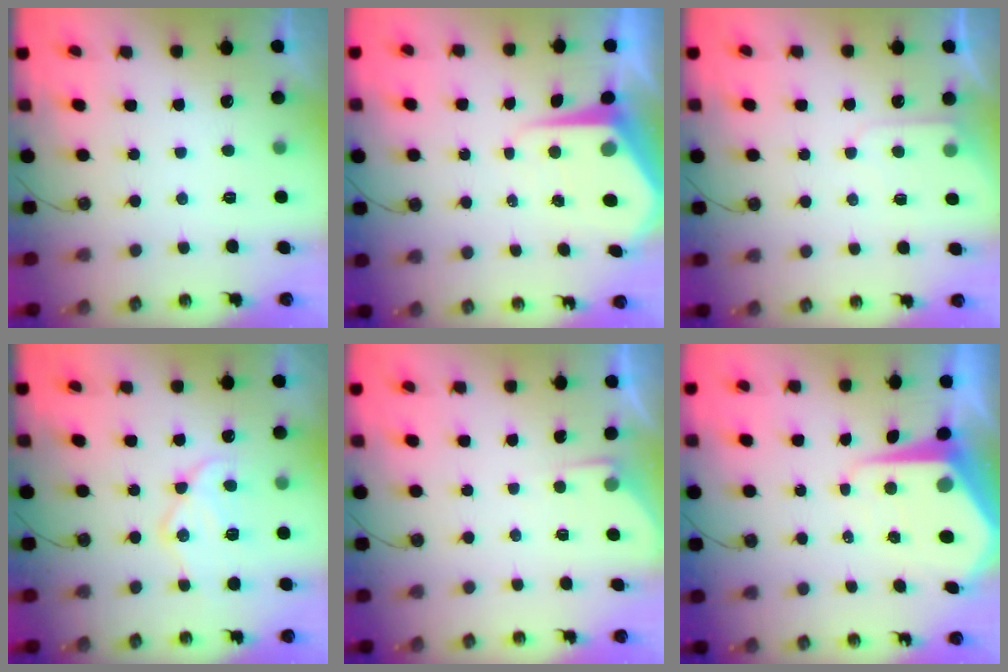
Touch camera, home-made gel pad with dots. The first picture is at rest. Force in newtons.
{"total": 7.9, "press": 7.9, "slide": 0.6}
{"total": 5.8, "press": 5.8, "slide": 0.5}
{"total": 14.9, "press": 14.9, "slide": 1.4}
{"total": 3.1, "press": 3.1, "slide": 0.5}
{"total": 10.5, "press": 10.4, "slide": 1.0}